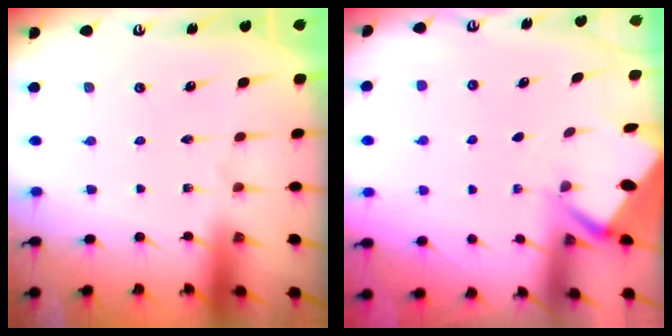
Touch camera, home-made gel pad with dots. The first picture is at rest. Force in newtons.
{"total": 2.7, "press": 2.7, "slide": 0.3}